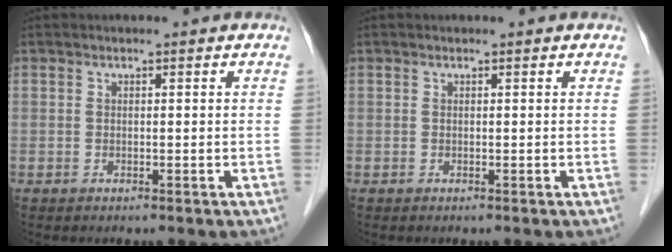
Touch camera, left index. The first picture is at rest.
{"total": 0.0}